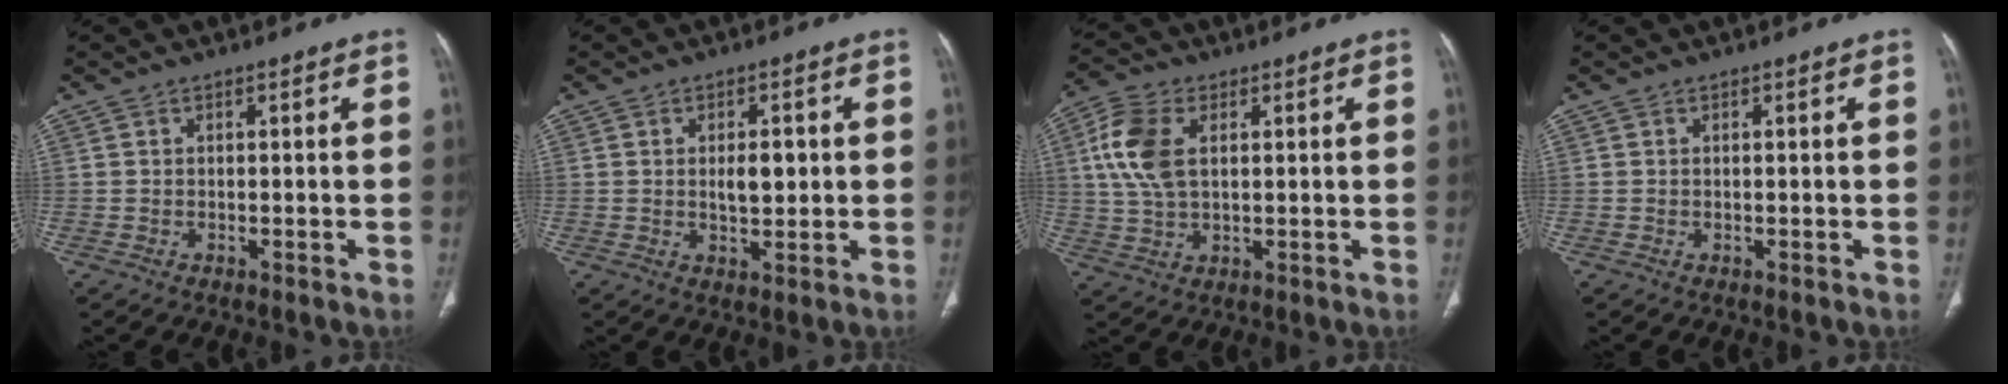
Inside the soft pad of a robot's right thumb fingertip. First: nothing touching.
{"total": 4.4, "force": [0.5, 2.3, 3.8], "torque": [-0.049, -0.003, 0.010]}
{"total": 10.2, "force": [2.4, 6.0, 7.9], "torque": [-0.173, 0.006, 0.048]}
{"total": 0.0}